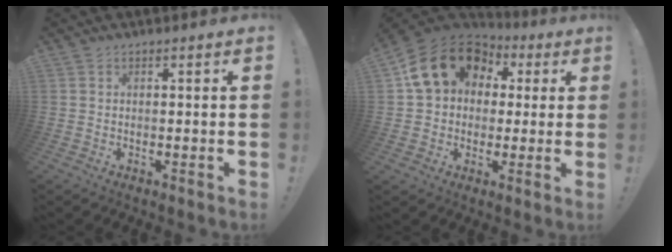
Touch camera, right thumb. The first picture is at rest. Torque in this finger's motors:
{"motor_torque": [0.62, 0.68, 0.58, 0.58, 0.09]}